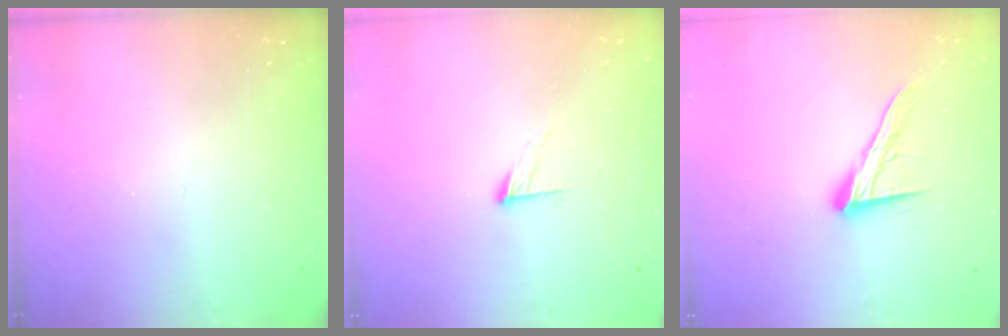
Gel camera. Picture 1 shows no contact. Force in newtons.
{"total": 6.8, "press": 6.8, "slide": 0.6}
{"total": 13.4, "press": 13.3, "slide": 1.1}